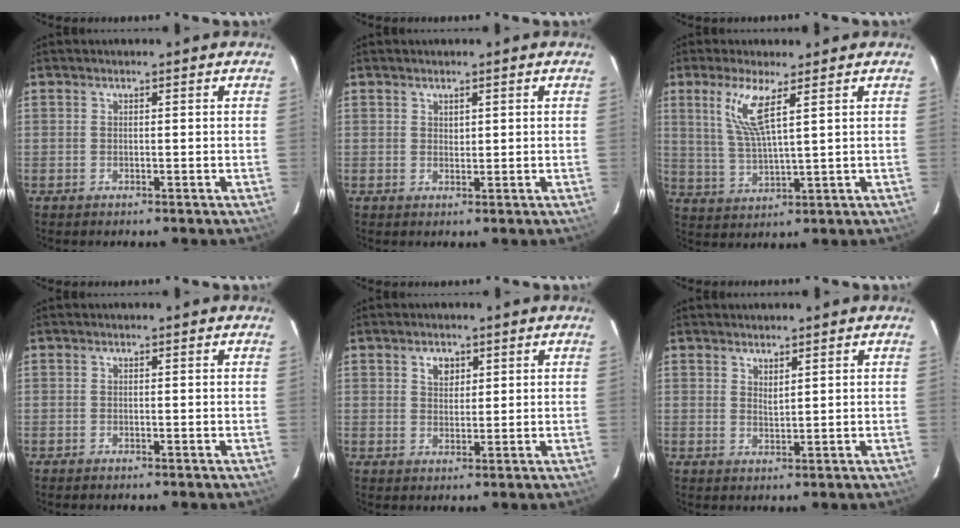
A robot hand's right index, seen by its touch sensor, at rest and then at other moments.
{"total": 1.1, "force": [0.8, 0.7, 0.3], "torque": [-0.002, 0.002, 0.014]}
{"total": 7.7, "force": [3.7, 0.9, 6.7], "torque": [-0.143, -0.007, 0.079]}
{"total": 0.0}
{"total": 3.2, "force": [1.5, 2.4, 1.6], "torque": [-0.021, 0.007, 0.028]}
{"total": 1.6, "force": [1.4, 0.4, 0.8], "torque": [-0.014, -0.001, 0.024]}